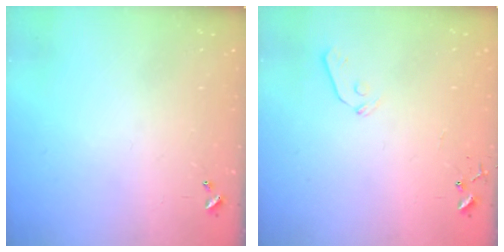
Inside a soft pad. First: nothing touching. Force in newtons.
{"total": 5.5, "press": 5.5, "slide": 0.5}